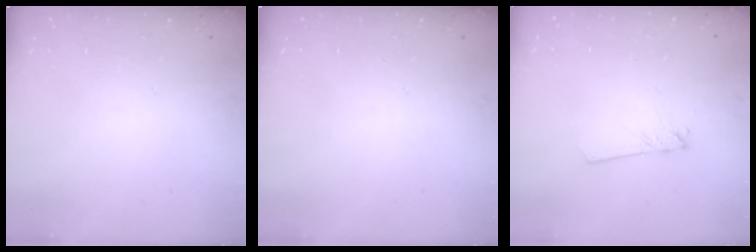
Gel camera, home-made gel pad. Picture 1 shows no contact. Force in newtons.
{"total": 0.0}
{"total": 1.7, "press": 1.7, "slide": 0.1}